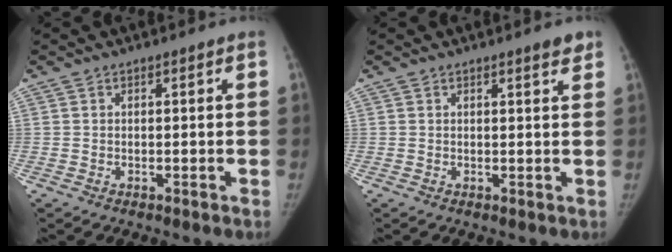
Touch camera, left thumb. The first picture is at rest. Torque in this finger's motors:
{"motor_torque": [0.24, 0.09, 0.33, -0.03, 0.02]}